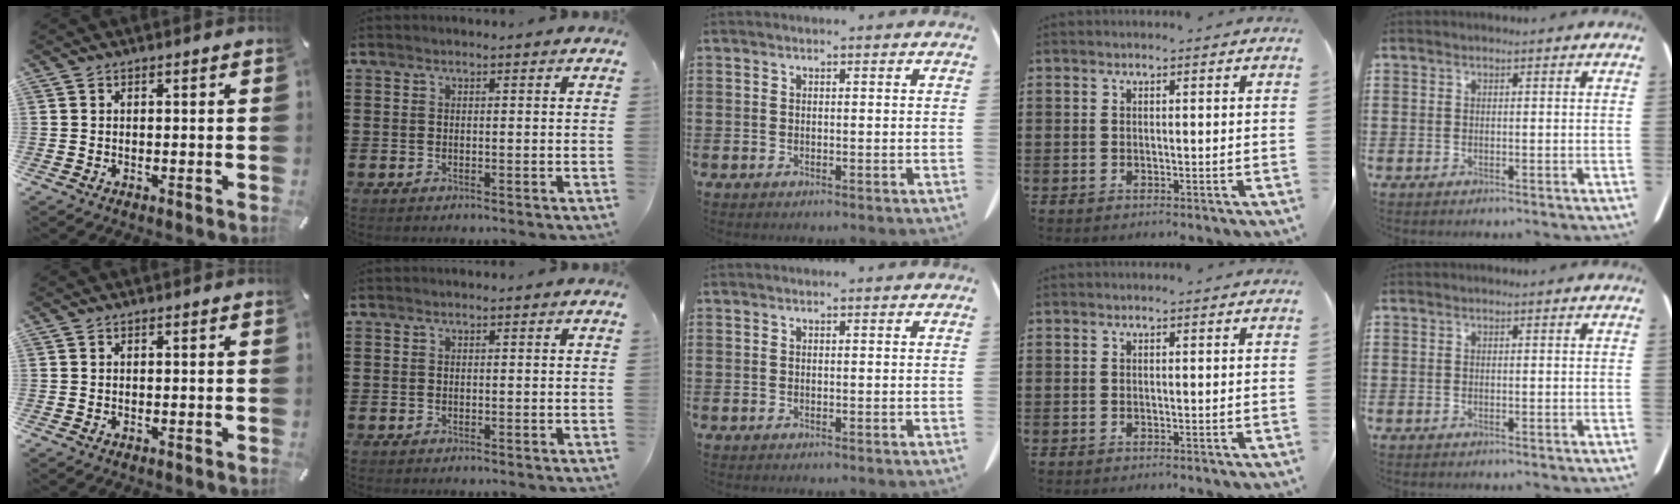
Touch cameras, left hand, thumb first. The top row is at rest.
{}